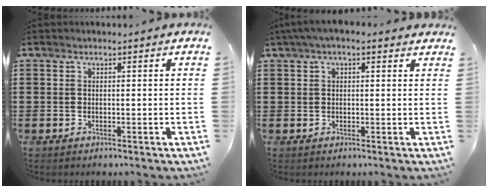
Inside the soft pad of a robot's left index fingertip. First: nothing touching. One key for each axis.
{"total": 2.4, "fx": 1.3, "fy": 1.0, "fz": 1.8, "tx": -0.039, "ty": 0.009, "tz": 0.023}